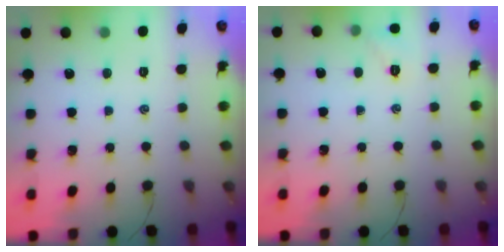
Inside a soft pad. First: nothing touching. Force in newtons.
{"total": 4.6, "press": 4.4, "slide": 1.3}